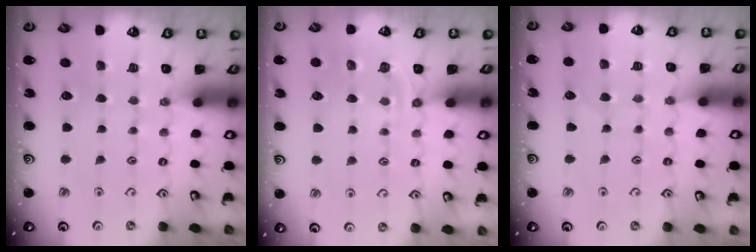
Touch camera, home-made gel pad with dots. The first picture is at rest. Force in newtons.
{"total": 5.0, "press": 4.7, "slide": 1.8}
{"total": 6.8, "press": 6.7, "slide": 0.4}